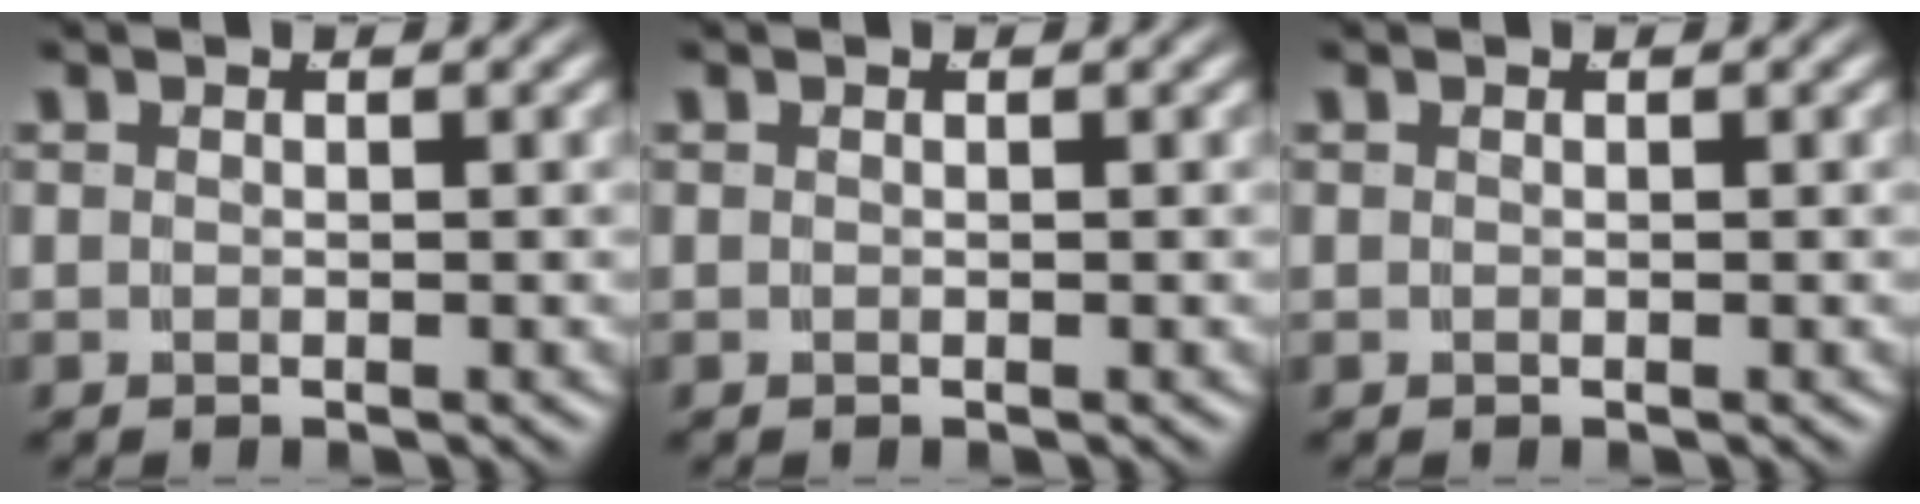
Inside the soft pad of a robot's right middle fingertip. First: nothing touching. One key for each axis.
{"total": 0.0}
{"total": 0.0}